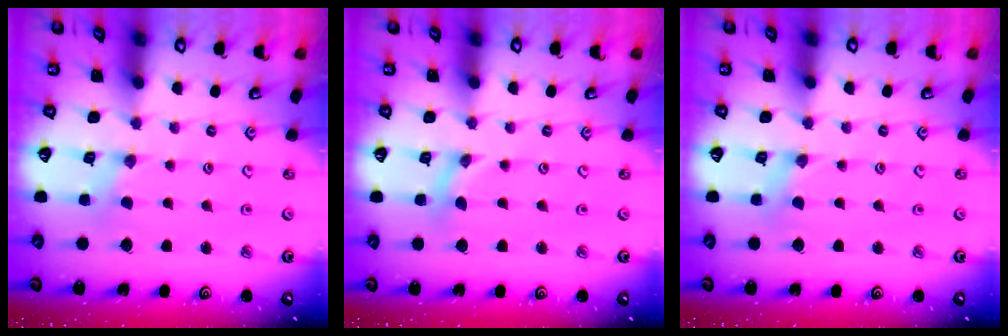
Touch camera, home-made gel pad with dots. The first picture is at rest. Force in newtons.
{"total": 0.0}
{"total": 0.6, "press": 0.6, "slide": 0.1}